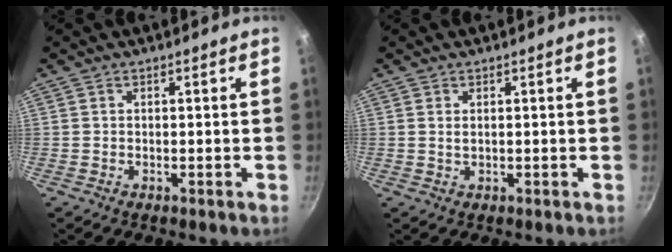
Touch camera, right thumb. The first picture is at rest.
{"total": 1.1, "force": [0.3, 0.6, 0.9], "torque": [-0.015, 0.001, 0.006]}